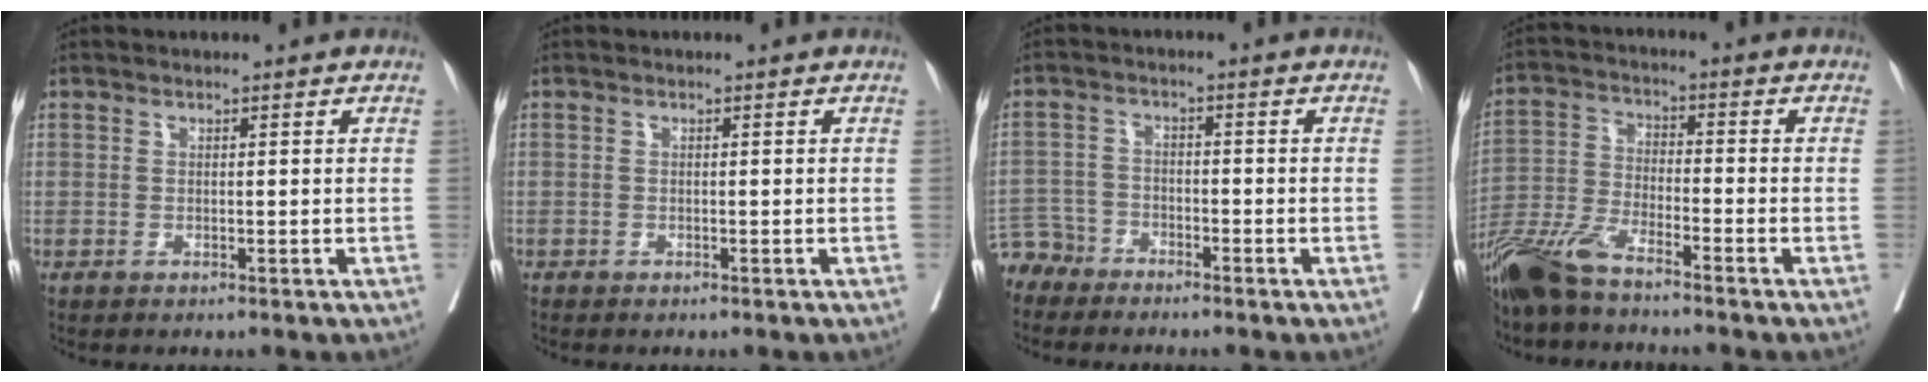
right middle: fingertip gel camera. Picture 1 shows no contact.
{"total": 0.9, "force": [-0.4, 0.8, -0.1], "torque": [-0.001, 0.007, -0.012]}
{"total": 4.8, "force": [-4.4, 1.7, -0.5], "torque": [0.013, -0.003, -0.091]}
{"total": 10.5, "force": [-8.5, 1.3, 6.0], "torque": [-0.126, -0.028, -0.167]}